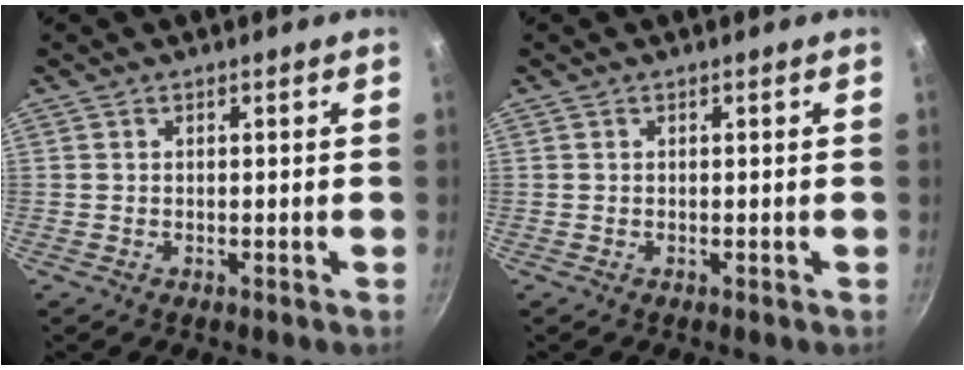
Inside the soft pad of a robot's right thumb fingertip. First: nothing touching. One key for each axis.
{"total": 0.0}